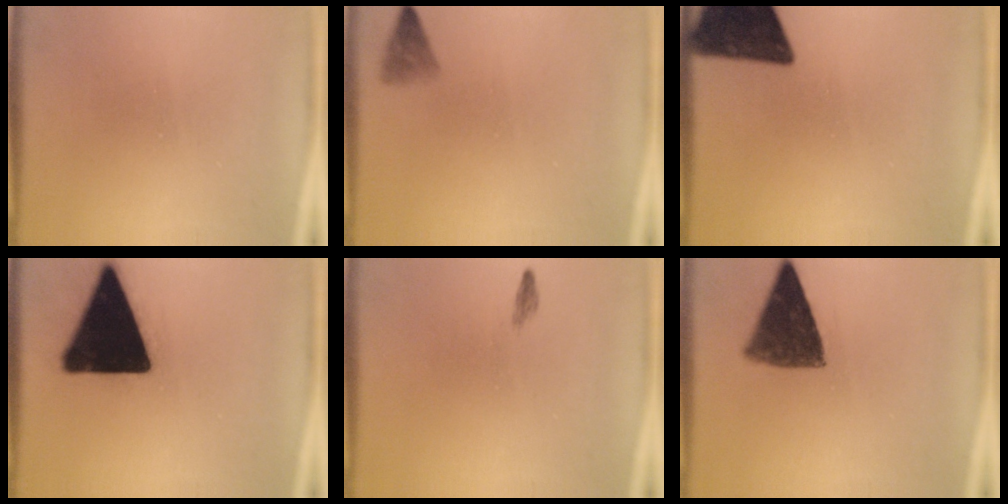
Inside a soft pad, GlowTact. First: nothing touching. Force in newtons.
{"total": 1.0}
{"total": 12.5}
{"total": 21.1}
{"total": 0.5}
{"total": 8.8}